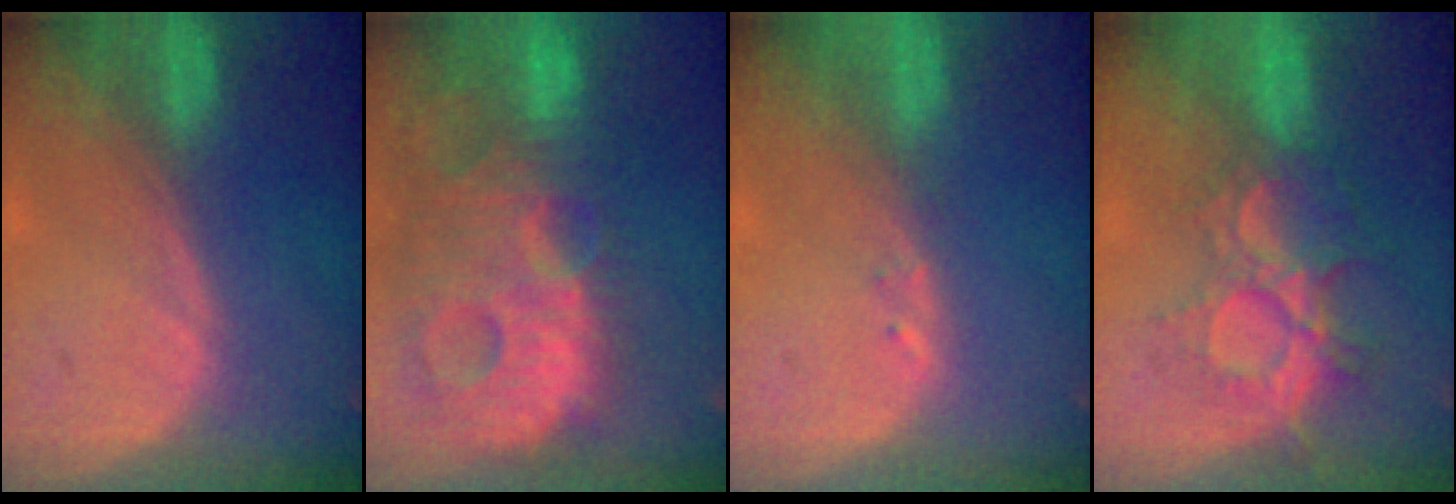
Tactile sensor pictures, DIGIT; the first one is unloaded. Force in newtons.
{"total": 14.1, "press": 12.2, "slide": 7.1}
{"total": 0.6, "press": 0.6, "slide": 0.1}
{"total": 9.2, "press": 7.9, "slide": 4.7}